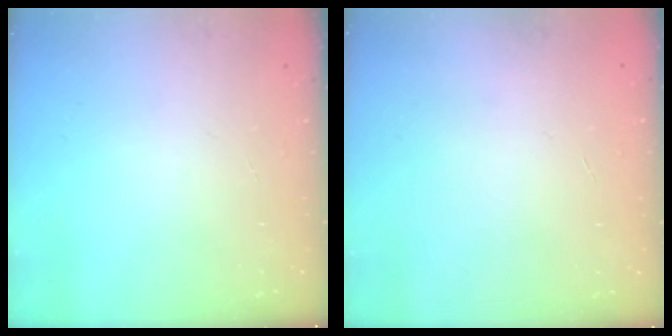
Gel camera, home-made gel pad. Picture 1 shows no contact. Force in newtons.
{"total": 0.0}